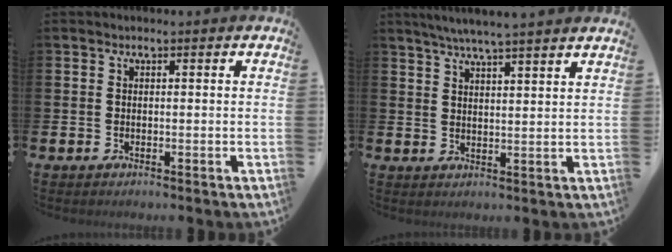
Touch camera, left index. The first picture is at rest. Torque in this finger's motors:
{"motor_torque": [0.07, -0.36, 0.66, 0.21]}